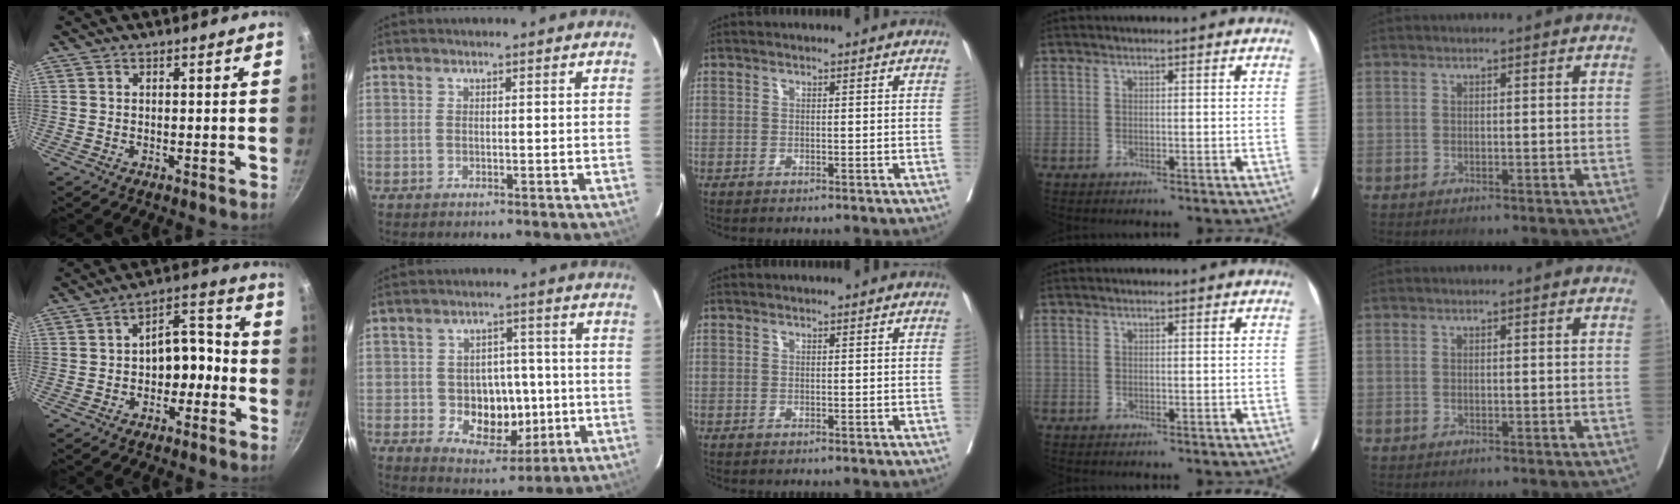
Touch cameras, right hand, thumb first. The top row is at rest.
{"thumb": {"total": 9.2, "force": [-1.7, 5.9, 6.9], "torque": [-0.063, 0.042, -0.039]}, "index": {"total": 9.4, "force": [-1.3, 6.5, 6.7], "torque": [-0.102, 0.013, -0.007]}}